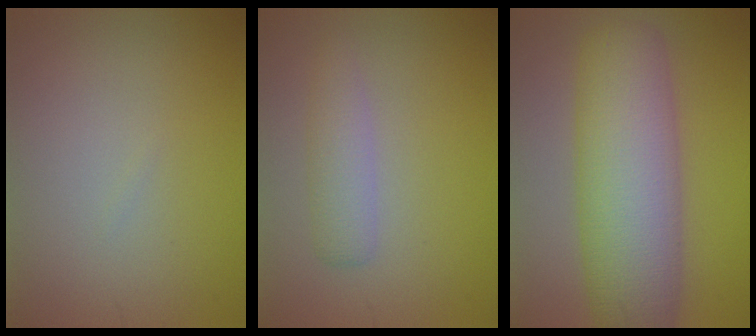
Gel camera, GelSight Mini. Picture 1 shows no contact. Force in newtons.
{"total": 2.2, "press": 2.2, "slide": 0.0}
{"total": 10.0, "press": 10.0, "slide": 0.1}